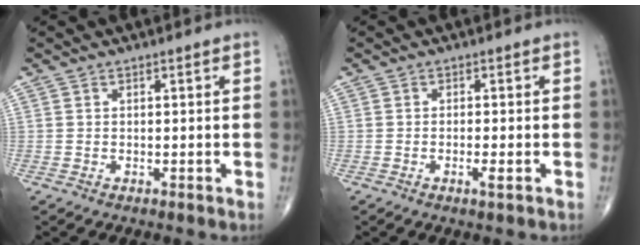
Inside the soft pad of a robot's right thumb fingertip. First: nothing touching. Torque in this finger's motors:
{"motor_torque": [-0.34, -0.12, -0.12, -0.10, -0.02]}